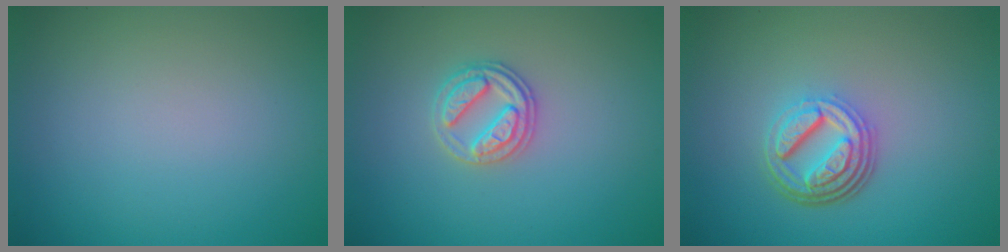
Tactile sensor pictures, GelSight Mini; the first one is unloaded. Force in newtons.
{"total": 2.7, "press": 2.6, "slide": 0.5}
{"total": 4.9, "press": 3.5, "slide": 3.4}